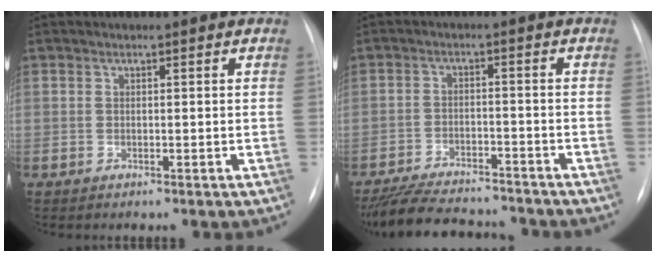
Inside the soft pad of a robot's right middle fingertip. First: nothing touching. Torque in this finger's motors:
{"motor_torque": [0.13, -0.15, 0.05, 0.04]}